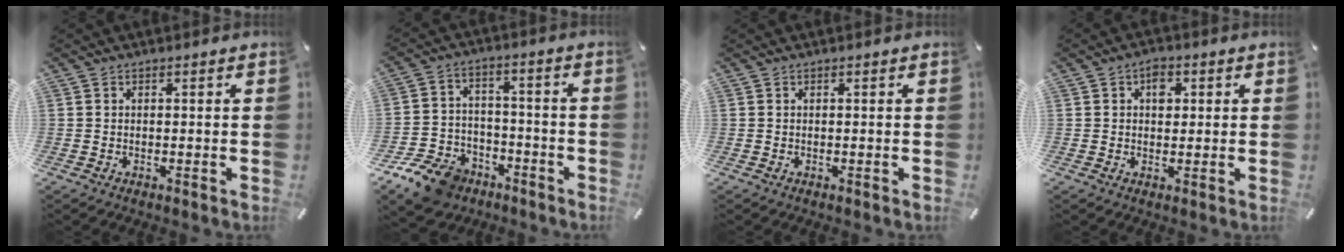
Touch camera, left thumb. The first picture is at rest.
{"total": 11.9, "force": [-8.2, 7.6, 4.3], "torque": [-0.082, 0.060, -0.146]}
{"total": 0.0}
{"total": 3.6, "force": [1.0, 2.5, 2.4], "torque": [-0.019, -0.005, 0.008]}